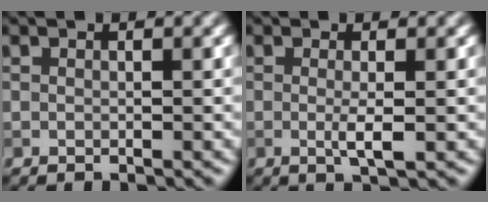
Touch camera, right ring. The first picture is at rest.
{"total": 2.0, "force": [-0.2, 0.3, 1.9], "torque": [-0.037, -0.005, -0.005]}